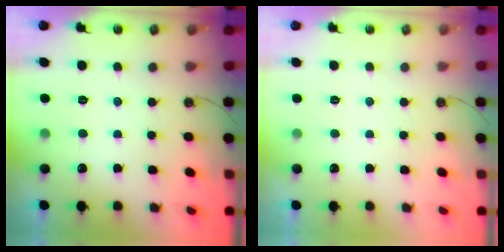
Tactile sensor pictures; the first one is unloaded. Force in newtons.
{"total": 0.0}